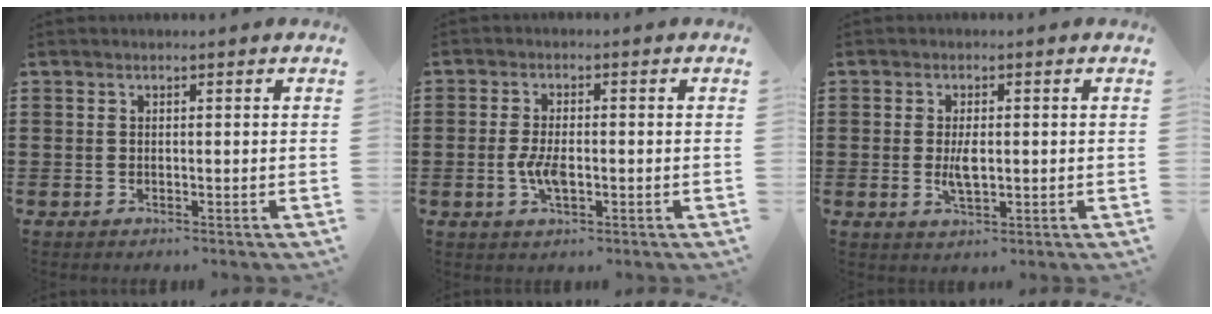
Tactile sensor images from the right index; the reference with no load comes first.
{"total": 4.2, "force": [-0.9, 1.7, 3.8], "torque": [-0.081, -0.002, -0.019]}
{"total": 3.6, "force": [-0.1, 1.4, 3.3], "torque": [-0.071, -0.002, -0.004]}